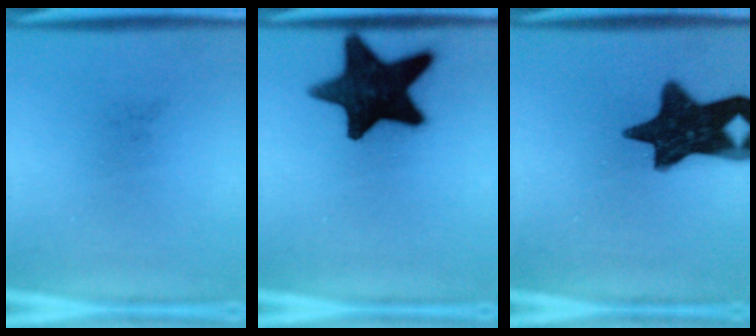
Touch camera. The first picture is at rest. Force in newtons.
{"total": 17.7}
{"total": 15.3}